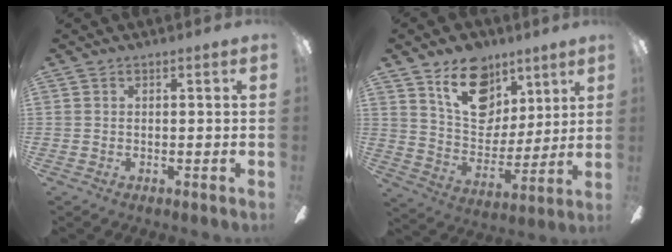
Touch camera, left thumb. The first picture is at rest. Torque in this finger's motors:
{"motor_torque": [0.54, 0.25, 1.11, -0.93, 0.22]}